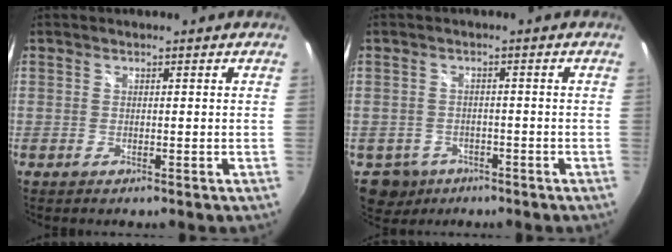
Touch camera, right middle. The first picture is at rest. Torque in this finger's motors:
{"motor_torque": [-0.04, -0.21, -0.03, -0.01]}